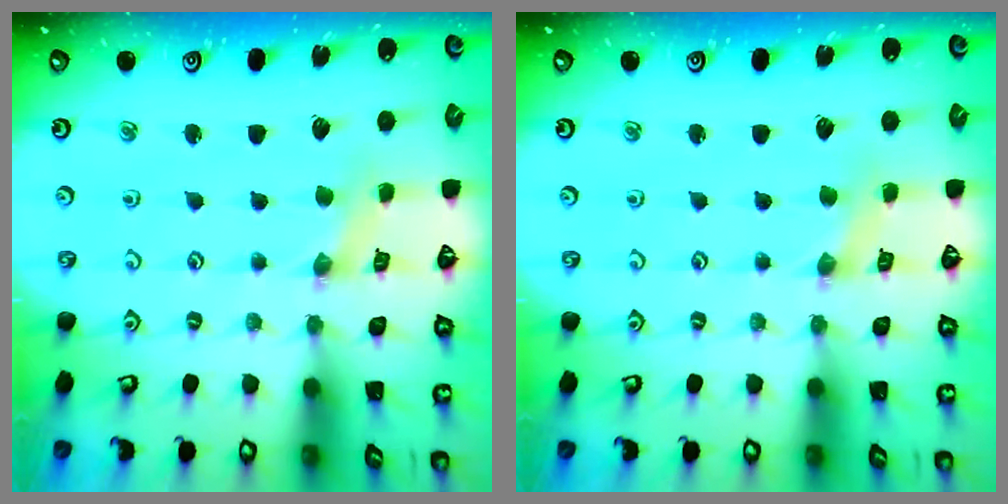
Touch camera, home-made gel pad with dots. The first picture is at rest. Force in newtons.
{"total": 0.0}